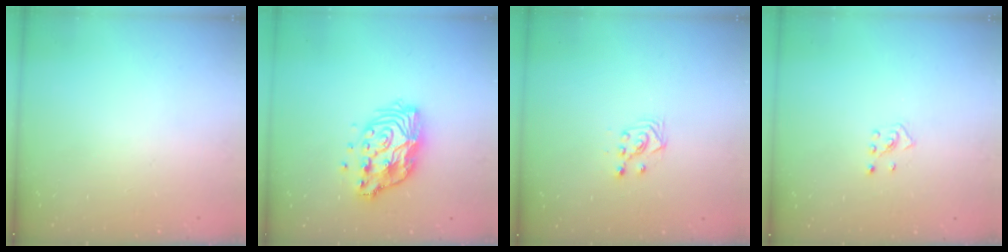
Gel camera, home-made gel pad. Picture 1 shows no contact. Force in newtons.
{"total": 13.5, "press": 13.4, "slide": 1.2}
{"total": 3.3, "press": 3.2, "slide": 0.8}
{"total": 2.5, "press": 2.4, "slide": 0.7}